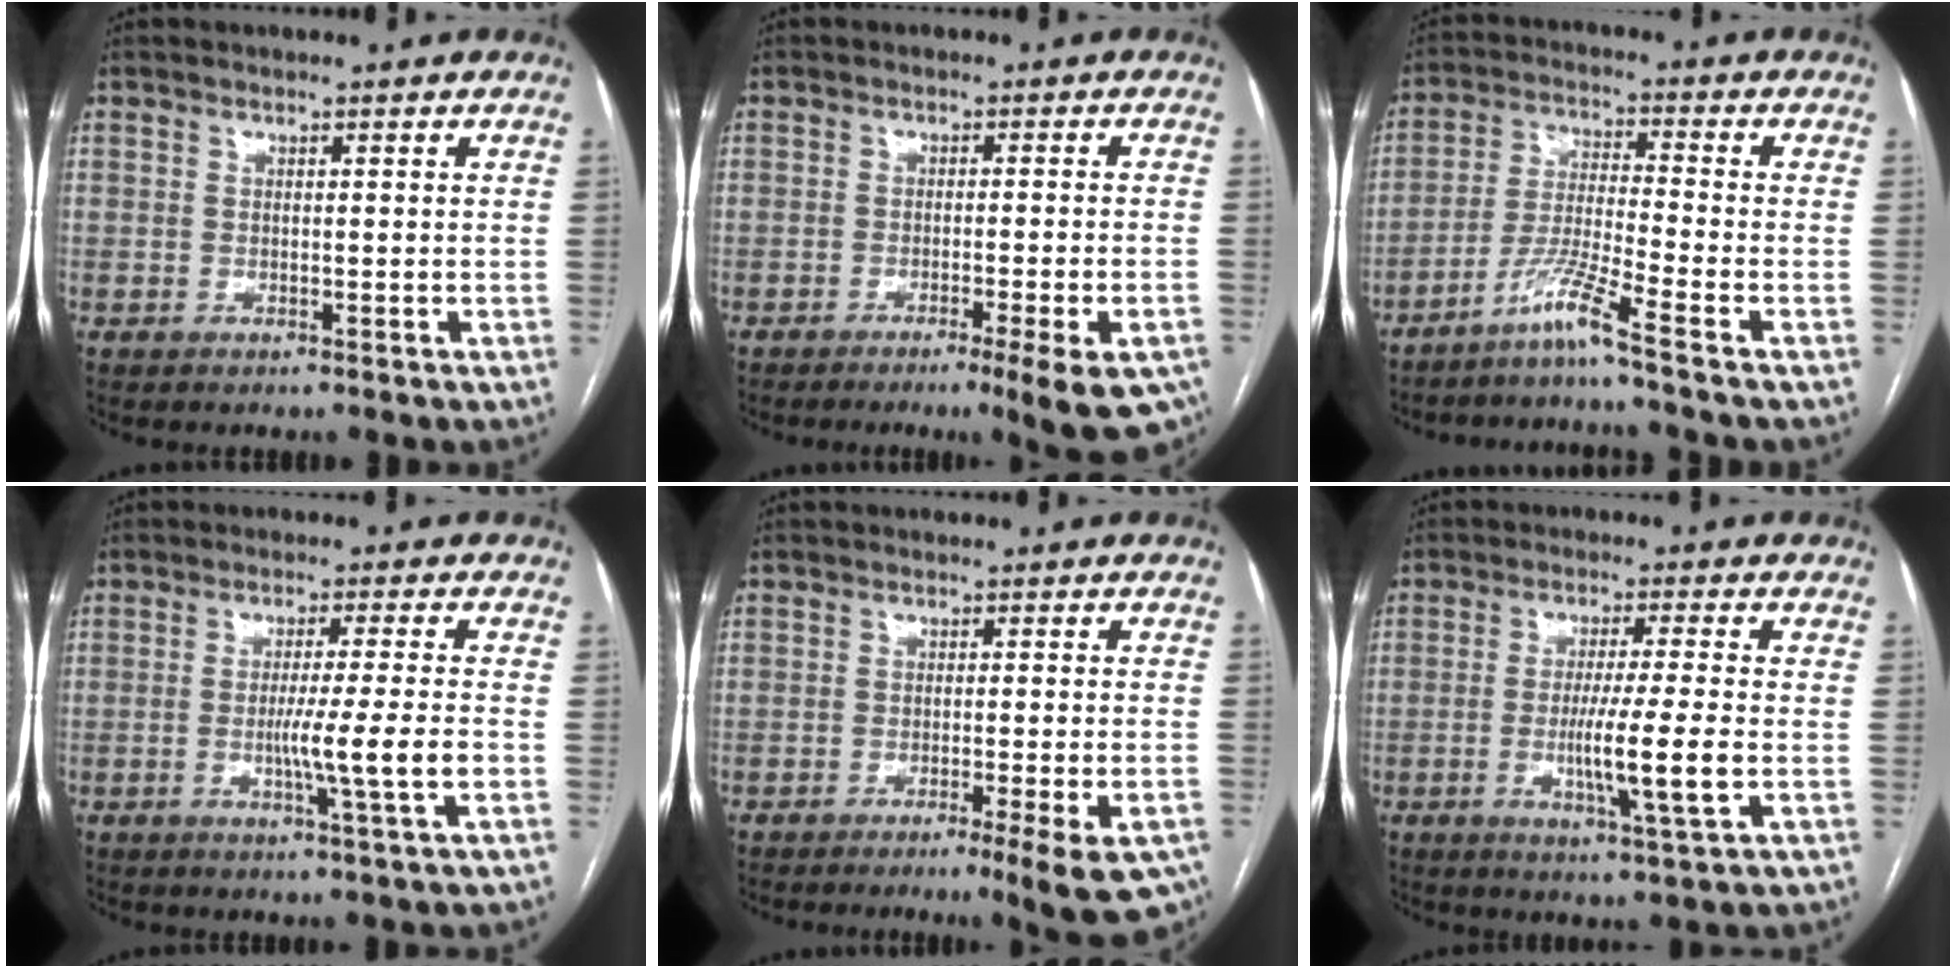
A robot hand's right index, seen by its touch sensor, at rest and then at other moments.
{"total": 9.9, "force": [-6.4, 0.5, 7.6], "torque": [-0.059, -0.008, -0.087]}
{"total": 6.8, "force": [-5.1, -1.9, 4.1], "torque": [-0.088, -0.022, -0.105]}
{"total": 7.4, "force": [-1.7, -1.4, 7.0], "torque": [-0.116, -0.016, -0.030]}
{"total": 9.8, "force": [-6.2, 0.5, 7.5], "torque": [-0.059, -0.009, -0.086]}
{"total": 9.0, "force": [-2.0, -0.6, 8.8], "torque": [-0.156, -0.017, -0.036]}